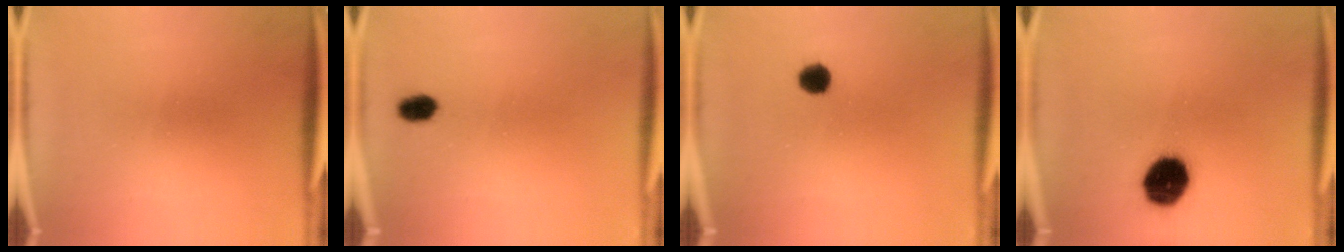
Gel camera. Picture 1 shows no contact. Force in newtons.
{"total": 2.7}
{"total": 2.8}
{"total": 11.9}